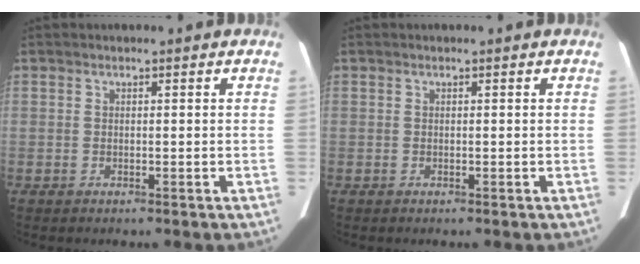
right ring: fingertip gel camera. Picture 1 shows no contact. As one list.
[{"total": 0.0}]